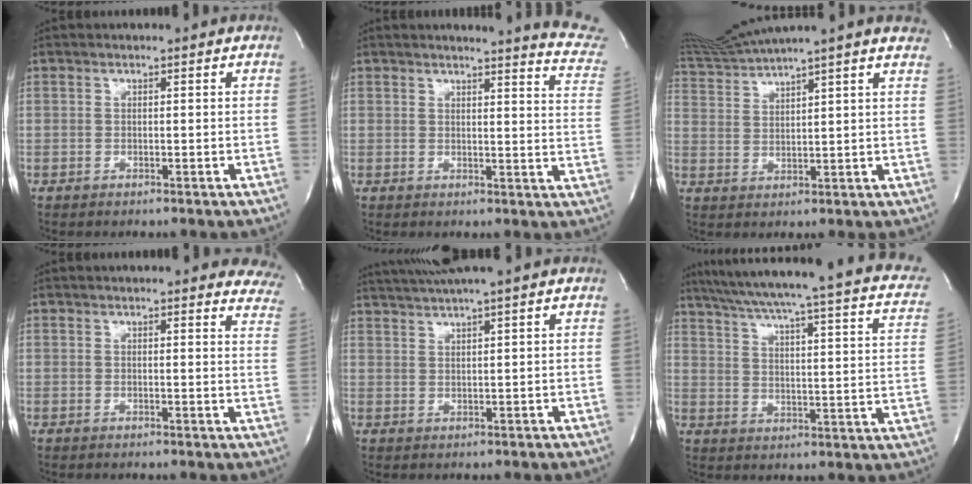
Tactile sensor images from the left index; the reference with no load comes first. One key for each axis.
{"total": 12.5, "fx": 12.2, "fy": 0.2, "fz": 2.7, "tx": -0.016, "ty": -0.103, "tz": 0.102}
{"total": 13.7, "fx": 12.6, "fy": -1.7, "fz": 5.2, "tx": -0.097, "ty": -0.013, "tz": 0.190}
{"total": 15.5, "fx": 14.4, "fy": 3.5, "fz": 4.3, "tx": -0.028, "ty": -0.041, "tz": 0.134}
{"total": 5.6, "fx": 4.8, "fy": -1.6, "fz": 2.5, "tx": -0.046, "ty": 0.015, "tz": 0.084}
{"total": 25.4, "fx": 19.2, "fy": 3.5, "fz": 16.2, "tx": -0.241, "ty": -0.015, "tz": 0.229}